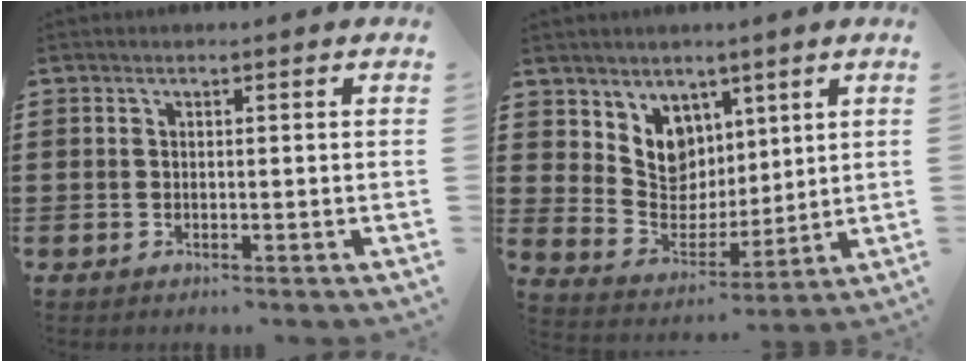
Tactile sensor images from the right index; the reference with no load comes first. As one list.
[{"total": 7.0, "force": [3.9, 5.7, 0.9], "torque": [-0.051, -0.030, 0.076]}]